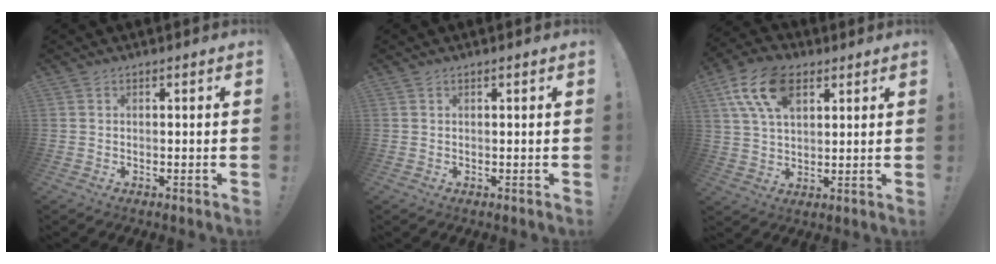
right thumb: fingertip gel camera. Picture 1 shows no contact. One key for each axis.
{"total": 0.7, "fx": 0.4, "fy": -0.2, "fz": 0.5, "tx": -0.004, "ty": -0.004, "tz": 0.005}
{"total": 14.8, "fx": 7.0, "fy": 8.7, "fz": 9.6, "tx": -0.177, "ty": -0.016, "tz": 0.128}